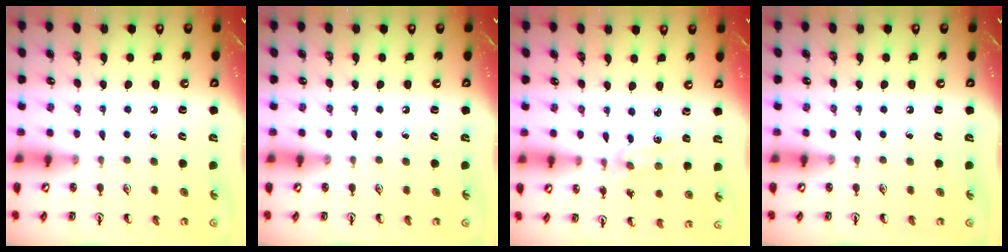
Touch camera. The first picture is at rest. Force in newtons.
{"total": 0.0}
{"total": 1.7, "press": 1.7, "slide": 0.3}
{"total": 0.0}